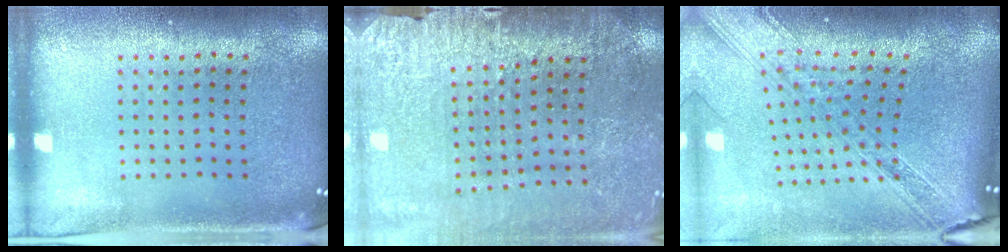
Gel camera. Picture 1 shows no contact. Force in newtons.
{"total": 3.0, "press": 3.0, "slide": 0.1}
{"total": 2.8, "press": 2.3, "slide": 1.7}